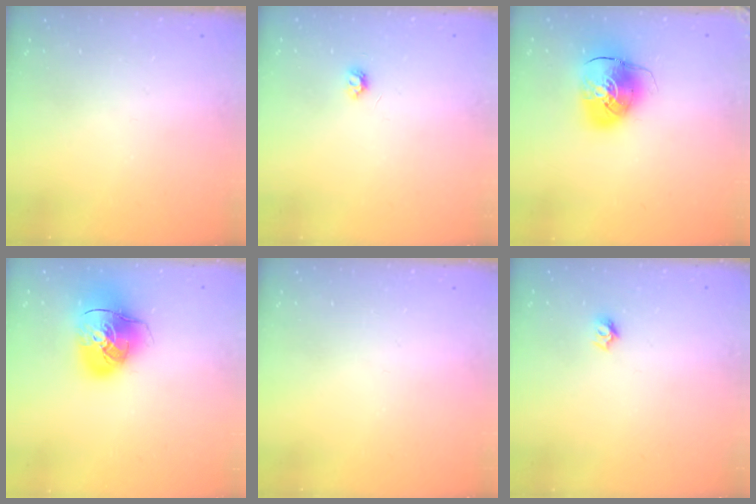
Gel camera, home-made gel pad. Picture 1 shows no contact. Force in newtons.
{"total": 3.7, "press": 3.7, "slide": 0.4}
{"total": 11.2, "press": 11.0, "slide": 1.9}
{"total": 16.3, "press": 16.1, "slide": 2.4}
{"total": 0.0}
{"total": 5.5, "press": 5.5, "slide": 0.5}